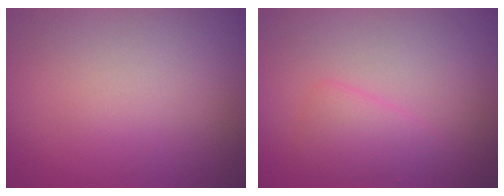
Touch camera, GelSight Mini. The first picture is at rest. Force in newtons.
{"total": 2.1, "press": 2.1, "slide": 0.1}